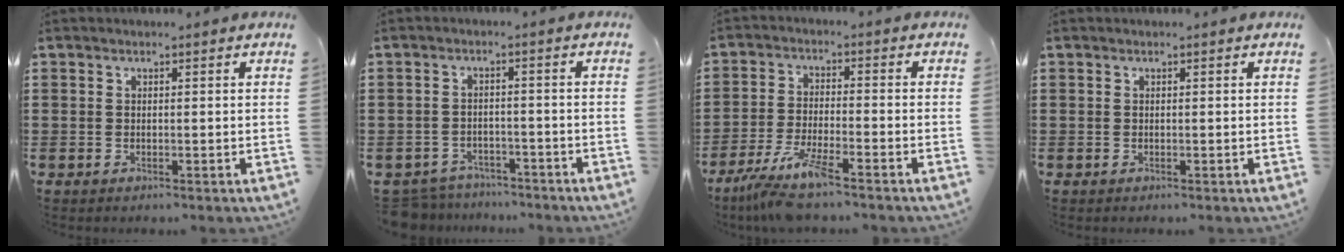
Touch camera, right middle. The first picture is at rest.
{"total": 4.3, "force": [-4.3, 0.9, -0.2], "torque": [-0.010, 0.003, -0.092]}
{"total": 7.4, "force": [-6.0, -0.1, 4.4], "torque": [-0.101, -0.023, -0.115]}
{"total": 0.0}